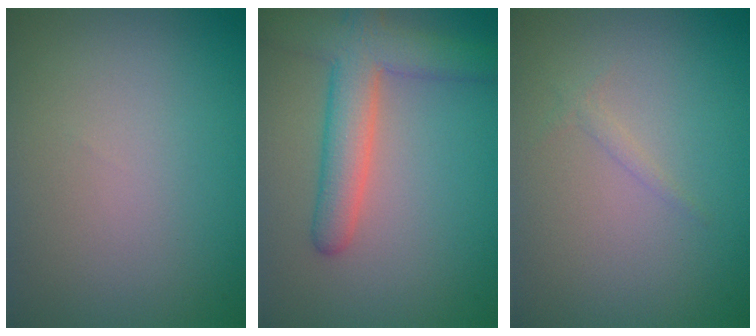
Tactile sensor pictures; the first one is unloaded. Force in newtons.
{"total": 5.4, "press": 5.4, "slide": 0.3}
{"total": 0.6, "press": 0.6, "slide": 0.1}